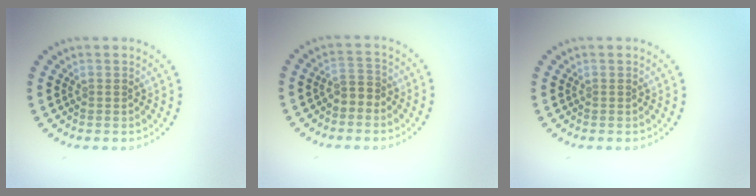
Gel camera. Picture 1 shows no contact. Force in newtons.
{"total": 1.9, "press": 1.6, "slide": 1.0}
{"total": 0.0}